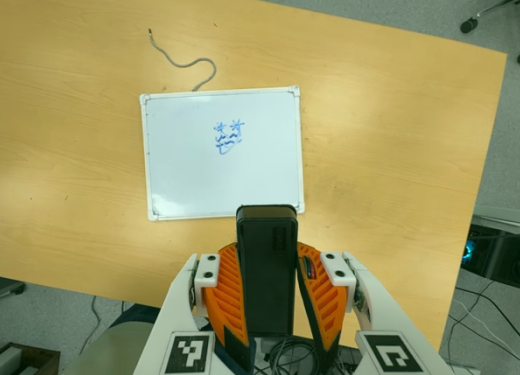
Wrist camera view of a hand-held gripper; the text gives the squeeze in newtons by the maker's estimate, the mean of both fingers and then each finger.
{"total": 9.2, "left": 7.3, "right": 11.1}